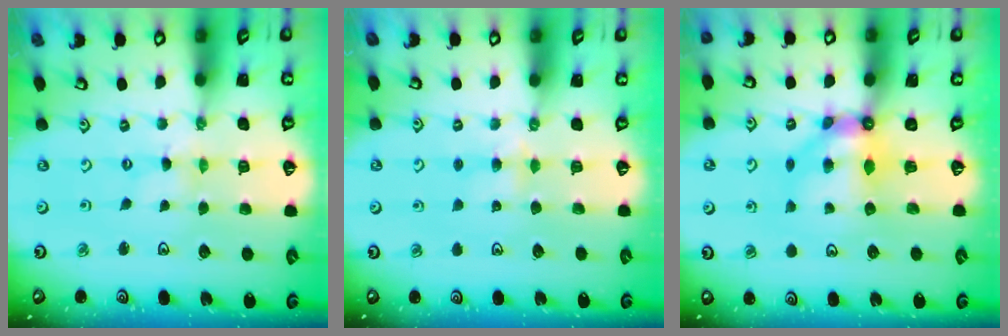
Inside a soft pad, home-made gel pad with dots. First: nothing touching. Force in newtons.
{"total": 3.9, "press": 3.9, "slide": 0.4}
{"total": 6.8, "press": 6.8, "slide": 0.6}